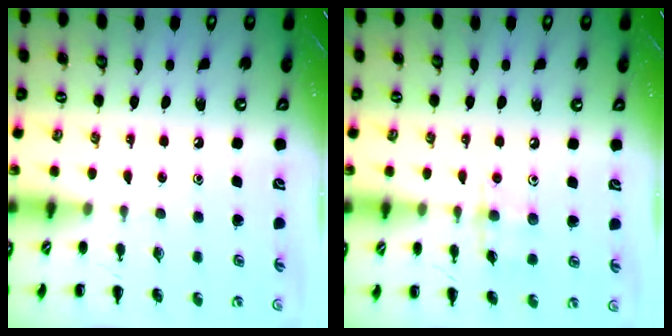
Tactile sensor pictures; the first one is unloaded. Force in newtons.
{"total": 5.2, "press": 5.1, "slide": 0.8}